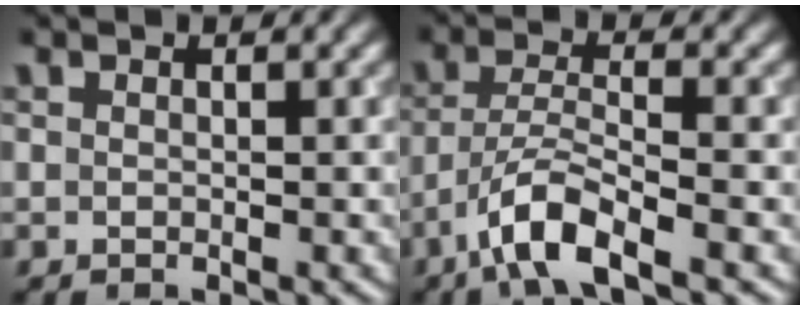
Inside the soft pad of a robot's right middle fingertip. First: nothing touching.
{"total": 5.0, "force": [-3.1, 1.1, 3.8], "torque": [-0.069, 0.002, -0.066]}